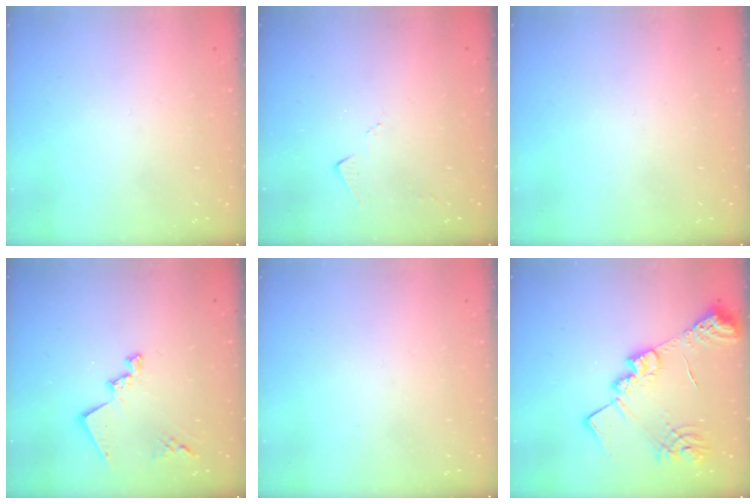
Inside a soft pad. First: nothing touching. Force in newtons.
{"total": 3.4, "press": 3.4, "slide": 0.4}
{"total": 0.0}
{"total": 14.0, "press": 13.9, "slide": 0.9}
{"total": 0.0}
{"total": 18.1, "press": 18.0, "slide": 1.8}